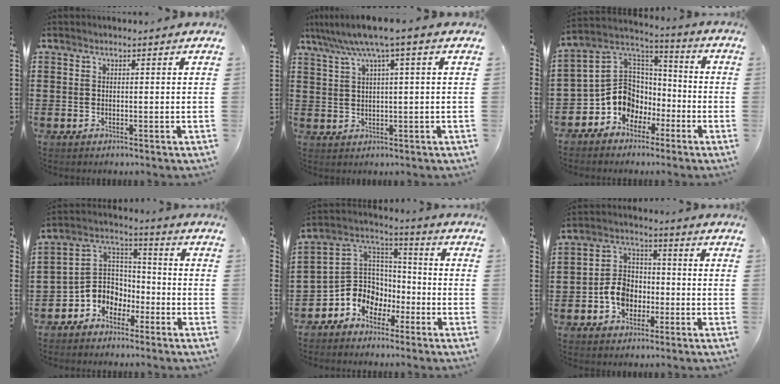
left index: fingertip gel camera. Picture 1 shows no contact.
{"total": 5.1, "force": [2.5, -0.4, 4.5], "torque": [-0.091, -0.009, 0.039]}
{"total": 9.0, "force": [-3.2, 8.1, 2.1], "torque": [-0.085, -0.005, -0.061]}
{"total": 6.3, "force": [-3.4, 5.2, 0.4], "torque": [-0.042, 0.003, -0.074]}
{"total": 7.9, "force": [-3.8, 6.9, 1.0], "torque": [-0.060, 0.000, -0.075]}
{"total": 6.8, "force": [-2.5, 5.5, 3.2], "torque": [-0.084, 0.015, -0.050]}